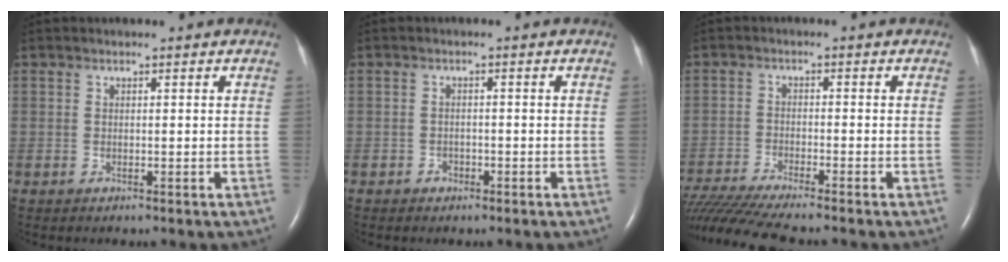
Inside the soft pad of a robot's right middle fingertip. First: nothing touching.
{"total": 1.3, "force": [-0.8, 0.9, 0.4], "torque": [-0.007, 0.004, -0.013]}
{"total": 12.7, "force": [-11.2, -0.4, 5.9], "torque": [-0.104, -0.023, -0.190]}